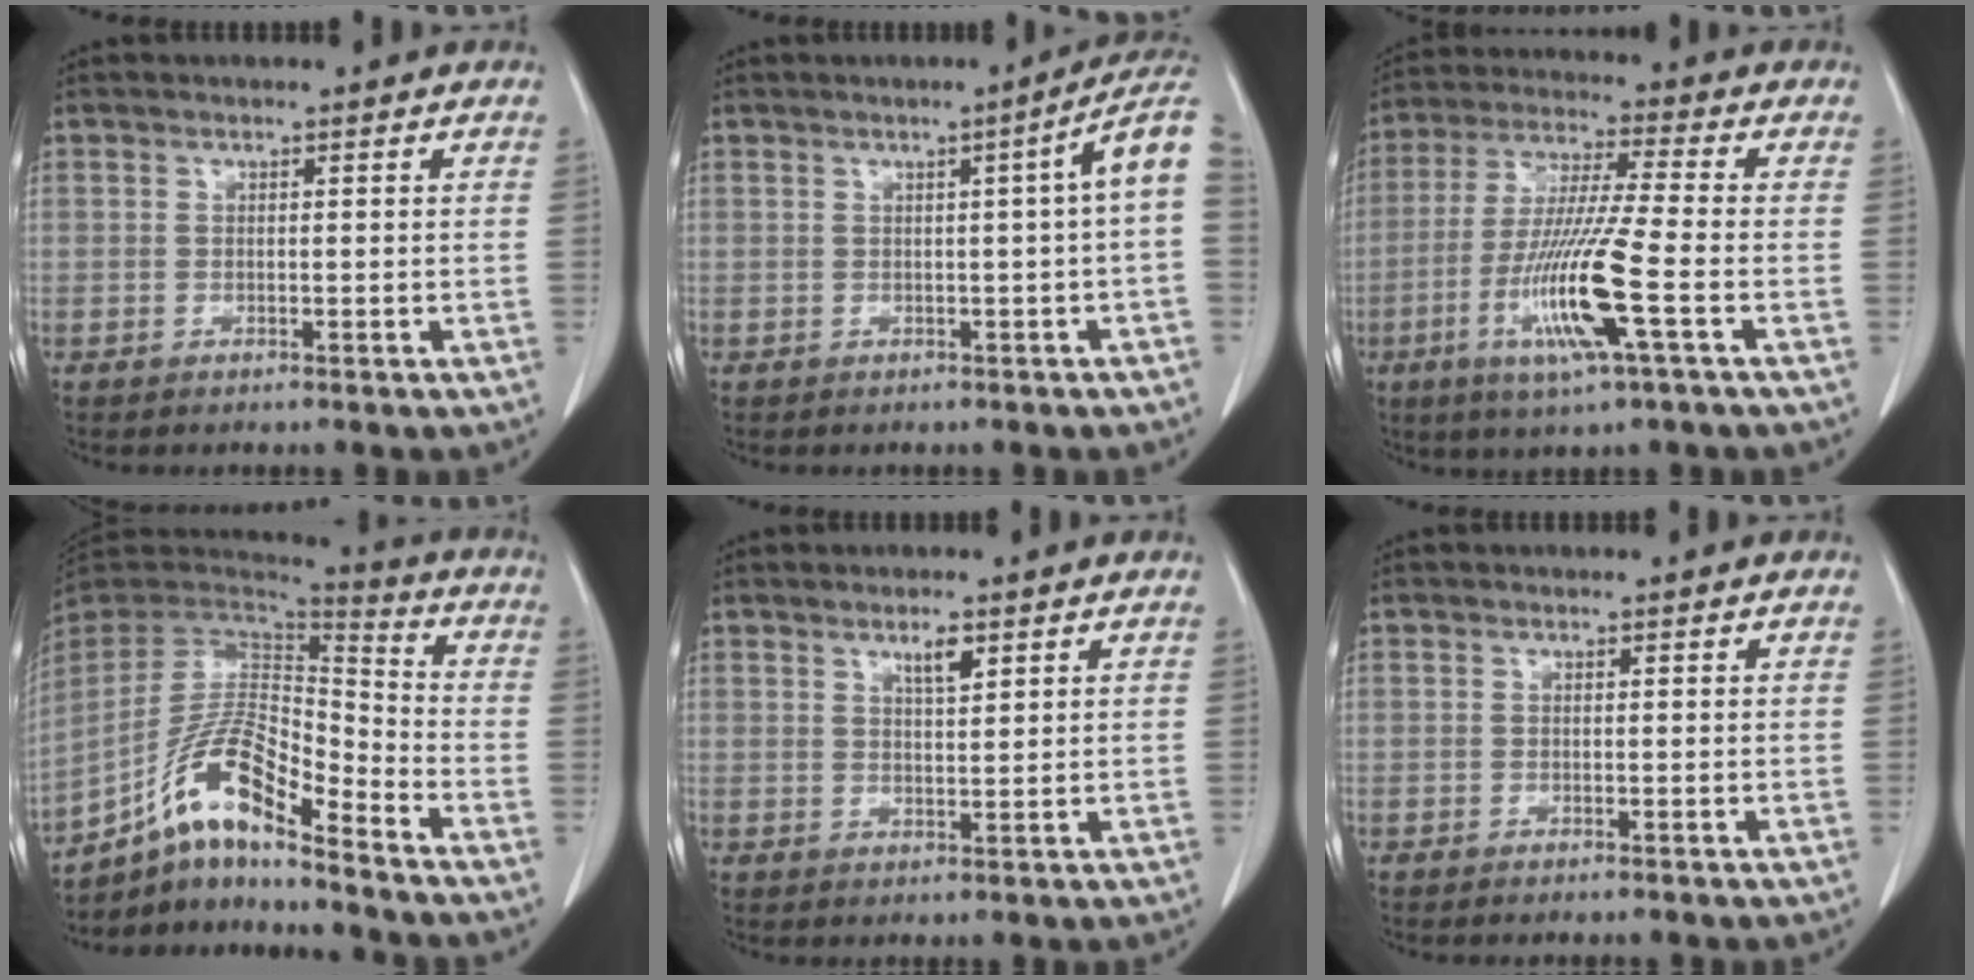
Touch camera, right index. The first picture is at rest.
{"total": 5.7, "force": [0.8, -0.6, 5.6], "torque": [-0.061, 0.014, 0.005]}
{"total": 13.6, "force": [-4.5, -0.3, 12.8], "torque": [-0.262, -0.021, -0.089]}
{"total": 14.1, "force": [-9.1, 2.8, 10.5], "torque": [-0.205, 0.018, -0.166]}
{"total": 2.8, "force": [1.7, 0.6, 2.2], "torque": [-0.038, -0.003, 0.030]}
{"total": 0.0}